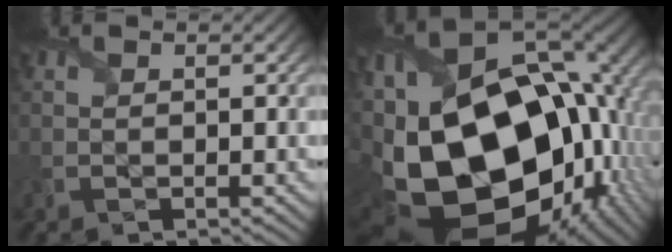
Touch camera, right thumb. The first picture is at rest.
{"total": 23.2, "force": [-4.1, 14.8, 17.5], "torque": [-0.377, -0.071, -0.024]}